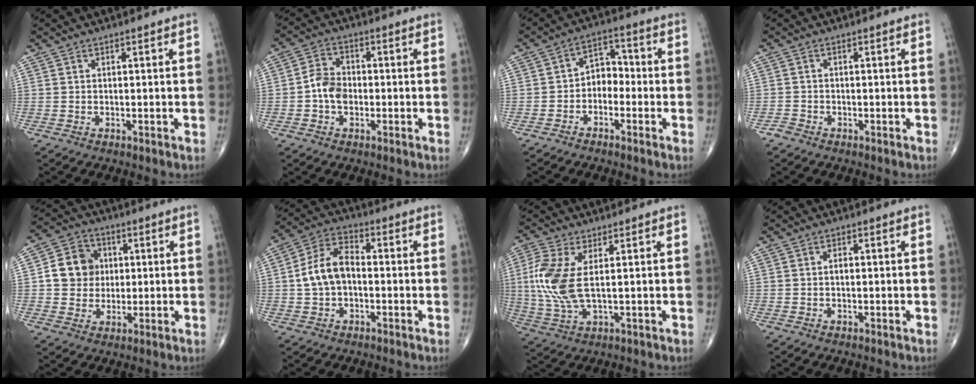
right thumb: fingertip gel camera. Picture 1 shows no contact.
{"total": 5.8, "force": [-1.1, 4.3, 3.6], "torque": [-0.052, 0.019, -0.028]}
{"total": 5.6, "force": [-1.7, 4.1, 3.4], "torque": [-0.029, 0.034, -0.045]}
{"total": 1.3, "force": [-1.1, 0.7, 0.1], "torque": [-0.002, 0.001, -0.026]}
{"total": 9.7, "force": [1.2, 8.6, 4.4], "torque": [-0.041, 0.005, 0.014]}
{"total": 9.4, "force": [-0.4, 6.1, 7.2], "torque": [-0.133, 0.032, -0.019]}
{"total": 10.5, "force": [1.5, 4.5, 9.4], "torque": [-0.239, -0.006, 0.034]}
{"total": 1.2, "force": [0.0, 0.7, 0.9], "torque": [-0.014, 0.003, -0.001]}